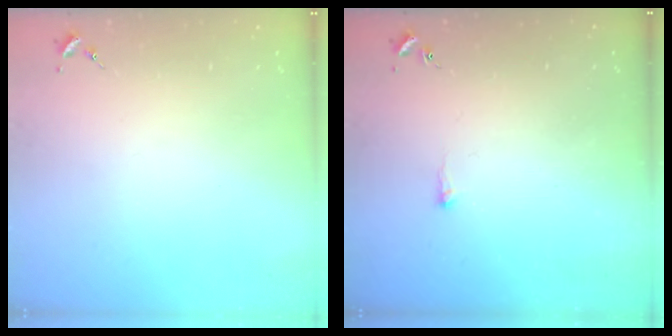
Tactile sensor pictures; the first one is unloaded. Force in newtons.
{"total": 3.3, "press": 3.3, "slide": 0.5}